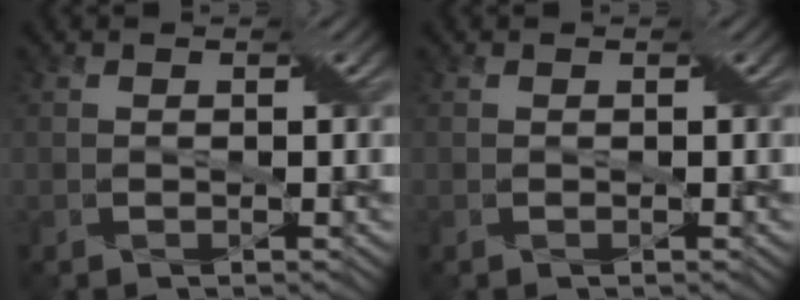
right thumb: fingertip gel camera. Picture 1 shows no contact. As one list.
[{"total": 0.0}]